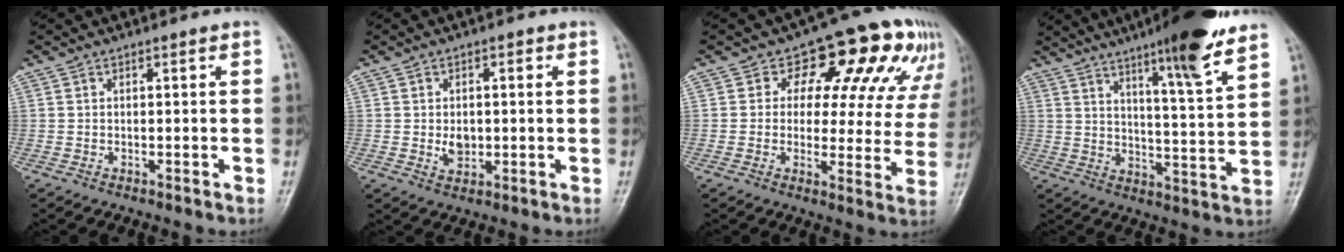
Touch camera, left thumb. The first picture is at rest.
{"total": 4.1, "force": [-0.1, 3.2, 2.6], "torque": [-0.022, -0.002, 0.000]}
{"total": 15.5, "force": [8.5, 9.2, 9.1], "torque": [-0.056, -0.026, 0.086]}
{"total": 15.1, "force": [10.2, 1.5, 11.0], "torque": [-0.153, -0.056, 0.155]}